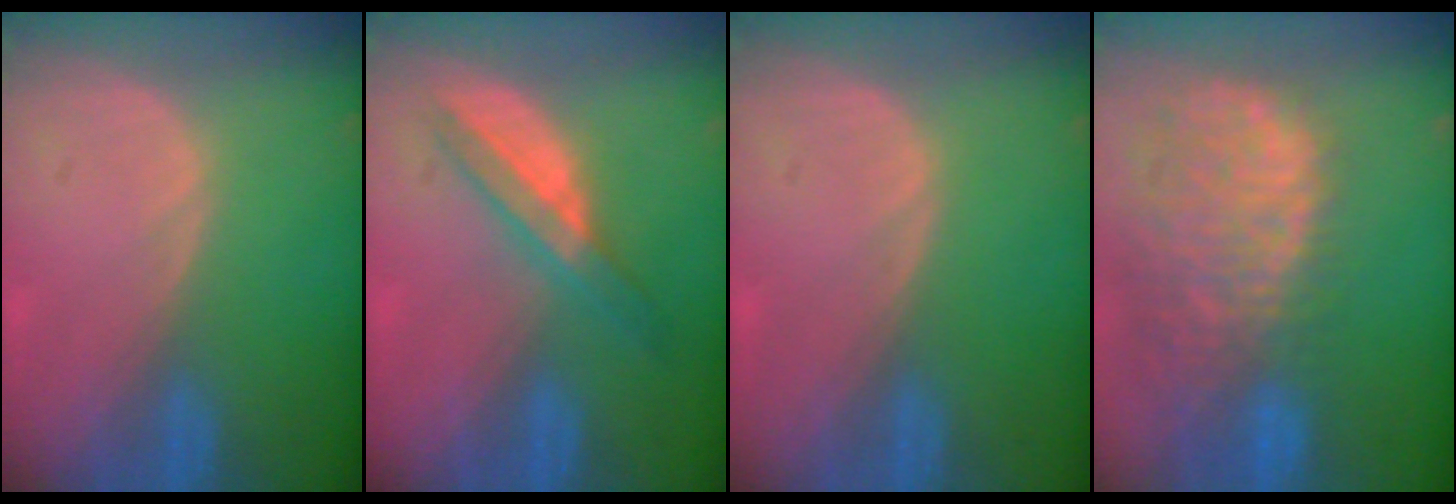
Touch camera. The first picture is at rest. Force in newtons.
{"total": 5.8, "press": 5.3, "slide": 2.2}
{"total": 0.0}
{"total": 13.7, "press": 11.2, "slide": 7.9}